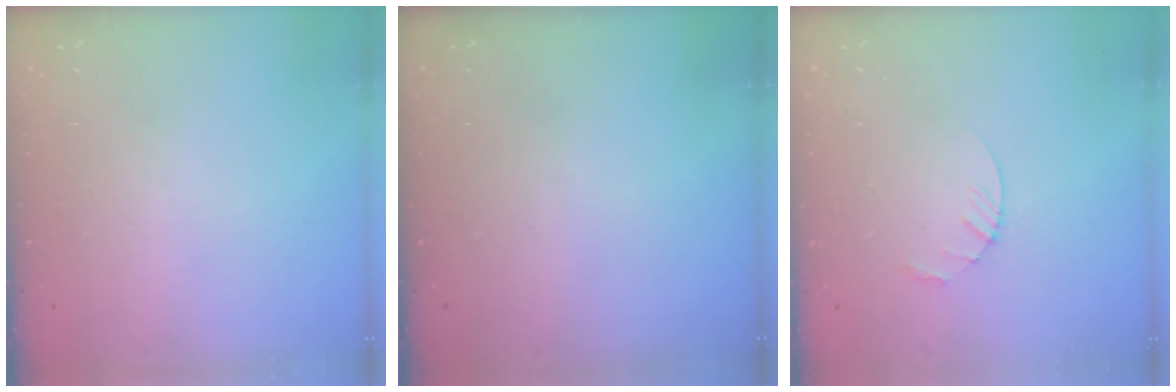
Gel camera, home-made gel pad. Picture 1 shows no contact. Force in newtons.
{"total": 0.0}
{"total": 3.7, "press": 3.7, "slide": 0.5}